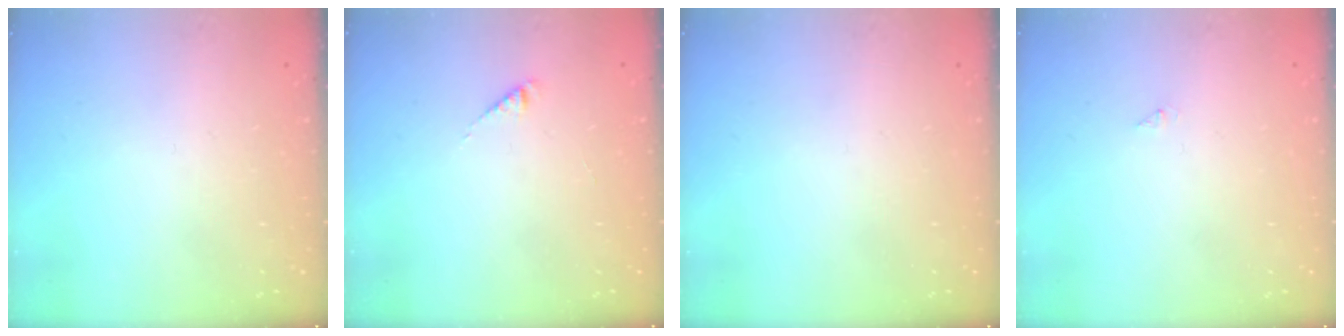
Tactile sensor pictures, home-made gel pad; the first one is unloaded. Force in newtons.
{"total": 2.5, "press": 2.4, "slide": 0.4}
{"total": 0.0}
{"total": 0.0}